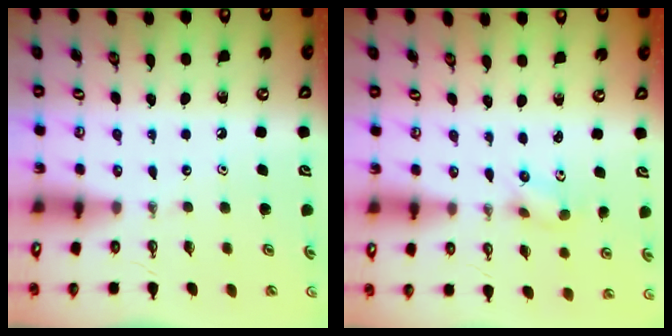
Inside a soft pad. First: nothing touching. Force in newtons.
{"total": 2.5, "press": 2.2, "slide": 1.2}